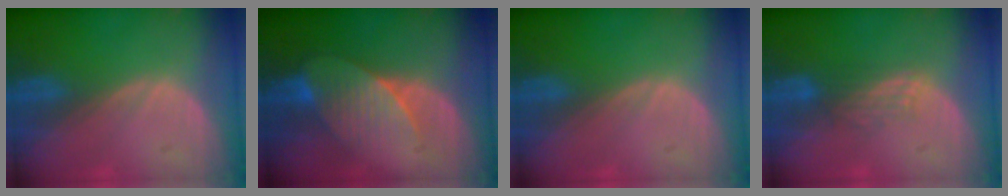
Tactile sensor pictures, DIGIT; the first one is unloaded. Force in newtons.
{"total": 7.6, "press": 6.9, "slide": 3.1}
{"total": 0.0}
{"total": 2.8, "press": 2.7, "slide": 0.6}